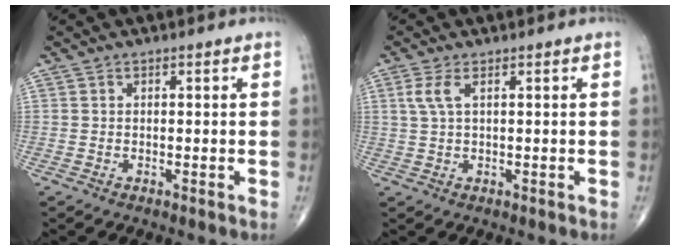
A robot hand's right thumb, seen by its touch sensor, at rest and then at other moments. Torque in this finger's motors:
{"motor_torque": [0.15, 0.02, 0.52, 0.29, 0.05]}